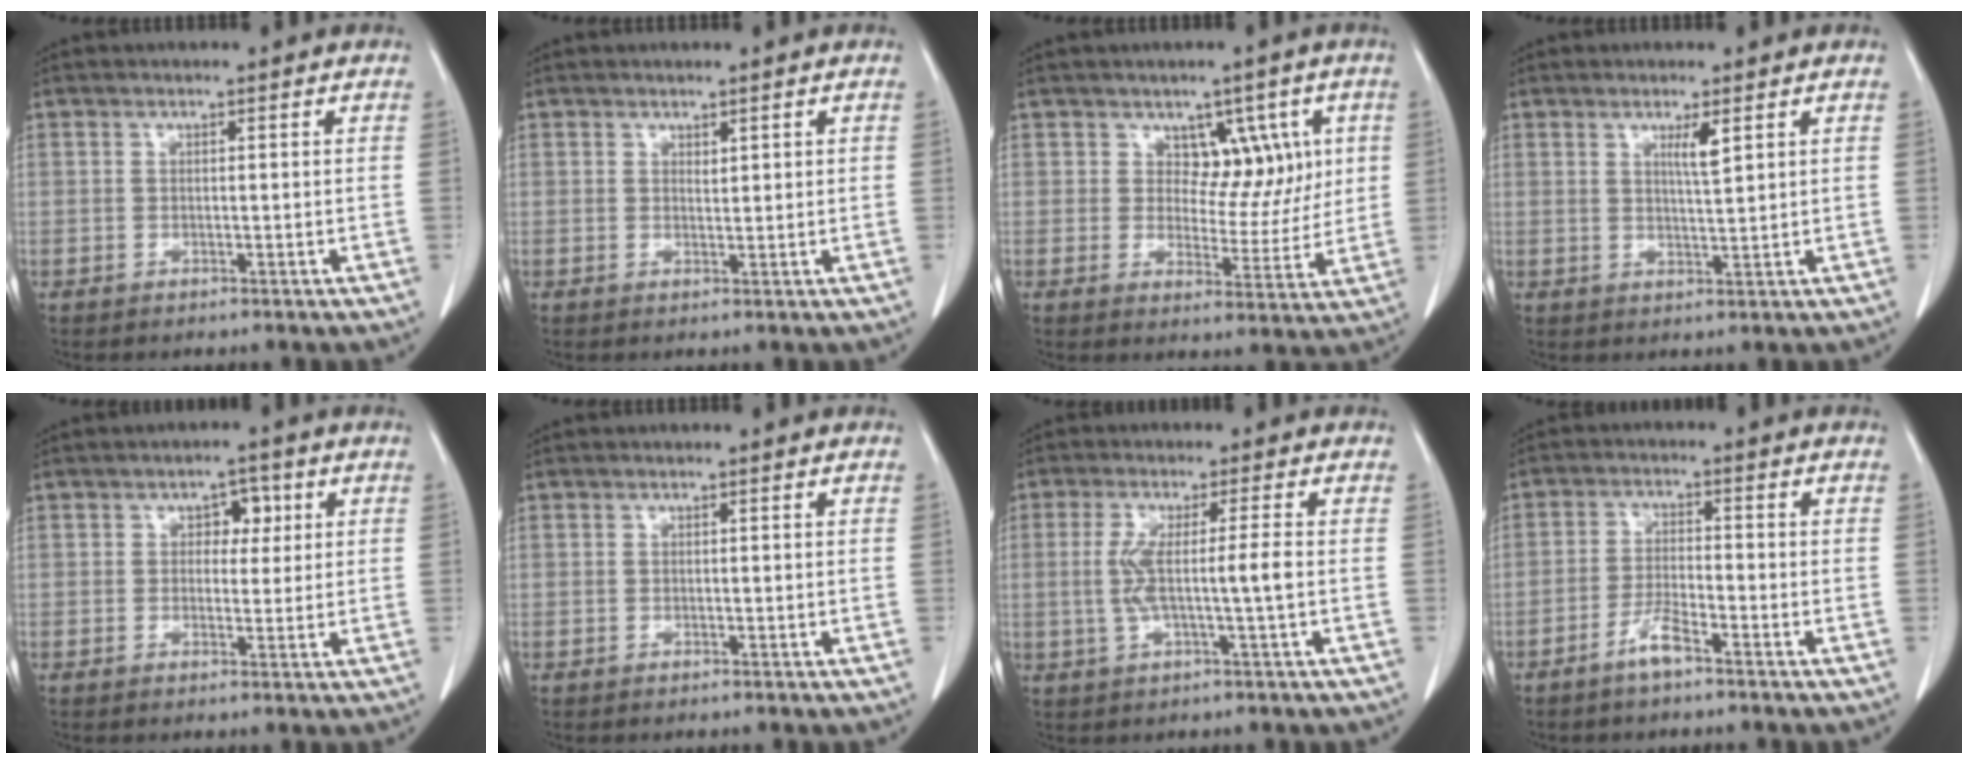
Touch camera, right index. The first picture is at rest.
{"total": 0.8, "force": [0.5, 0.3, 0.5], "torque": [-0.007, -0.004, 0.009]}
{"total": 6.6, "force": [2.6, 4.6, 3.9], "torque": [-0.030, 0.008, 0.040]}
{"total": 2.8, "force": [1.3, -0.1, 2.4], "torque": [-0.046, -0.004, 0.025]}
{"total": 3.4, "force": [1.0, 2.2, 2.3], "torque": [-0.026, 0.009, 0.013]}
{"total": 0.0}
{"total": 6.0, "force": [-0.4, -0.5, 6.0], "torque": [-0.121, 0.001, -0.006]}
{"total": 4.0, "force": [-2.9, 0.4, 2.7], "torque": [-0.057, -0.001, -0.058]}